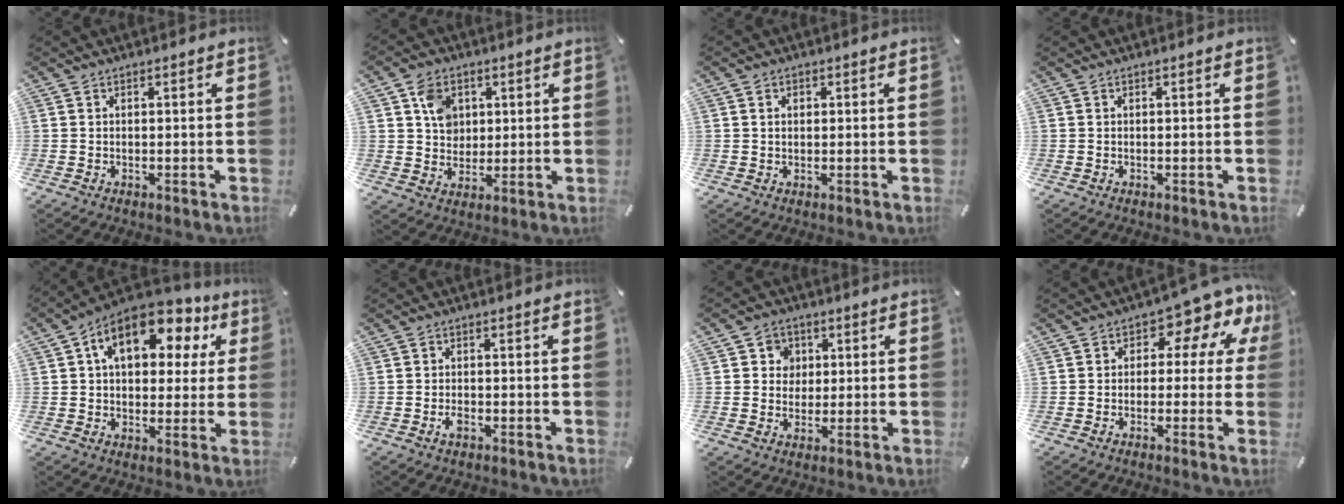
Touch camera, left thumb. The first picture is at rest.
{"total": 7.3, "force": [2.3, 6.3, 2.7], "torque": [-0.041, 0.002, 0.041]}
{"total": 1.8, "force": [0.3, 1.5, 1.1], "torque": [-0.024, 0.007, 0.004]}
{"total": 0.0}
{"total": 15.6, "force": [7.3, 9.4, 10.1], "torque": [-0.164, -0.022, 0.125]}
{"total": 1.8, "force": [-1.0, 0.8, 1.3], "torque": [-0.030, 0.001, -0.021]}
{"total": 5.5, "force": [0.9, 5.3, 0.9], "torque": [-0.011, 0.005, 0.013]}
{"total": 9.2, "force": [4.4, 4.9, 6.4], "torque": [-0.078, -0.041, 0.074]}